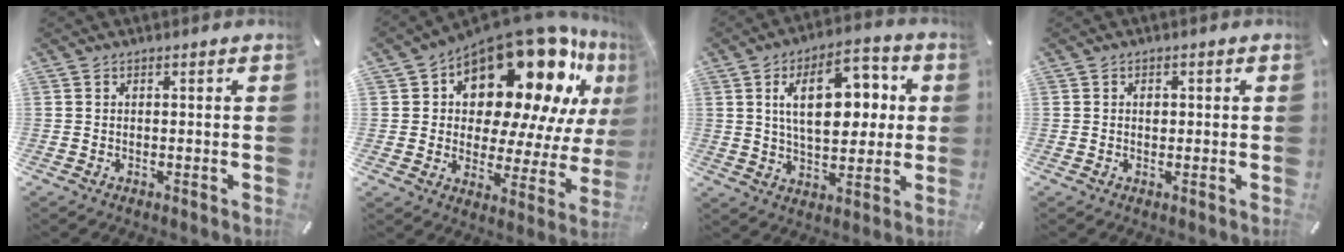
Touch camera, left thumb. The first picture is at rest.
{"total": 21.8, "force": [14.4, 10.8, 12.3], "torque": [-0.178, -0.115, 0.243]}
{"total": 16.6, "force": [4.3, 9.5, 12.9], "torque": [-0.195, 0.003, 0.067]}
{"total": 1.0, "force": [0.1, 0.7, 0.7], "torque": [-0.015, 0.001, 0.001]}